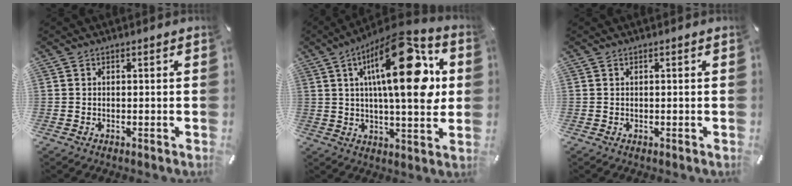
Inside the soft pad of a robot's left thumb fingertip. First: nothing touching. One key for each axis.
{"total": 24.1, "fx": 7.4, "fy": 9.6, "fz": 20.8, "tx": -0.313, "ty": -0.028, "tz": 0.107}
{"total": 0.0}